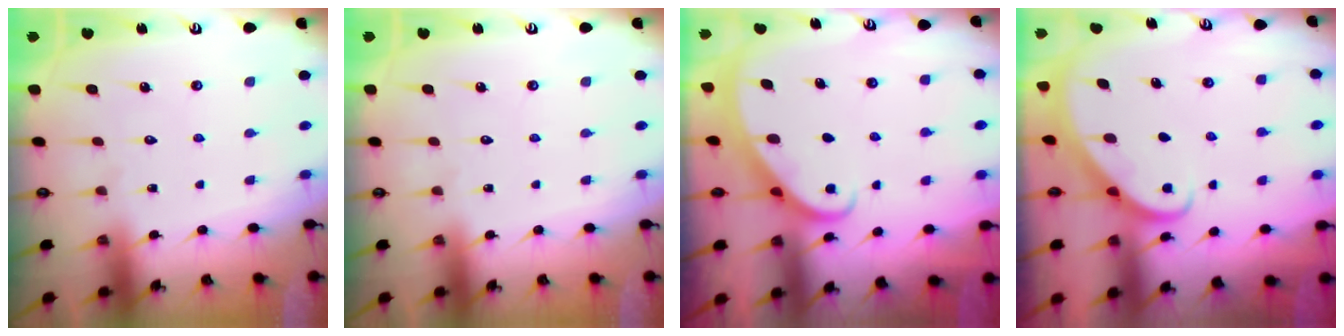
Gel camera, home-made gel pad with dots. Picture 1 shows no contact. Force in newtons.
{"total": 0.0}
{"total": 2.2, "press": 2.2, "slide": 0.3}
{"total": 2.7, "press": 2.7, "slide": 0.1}